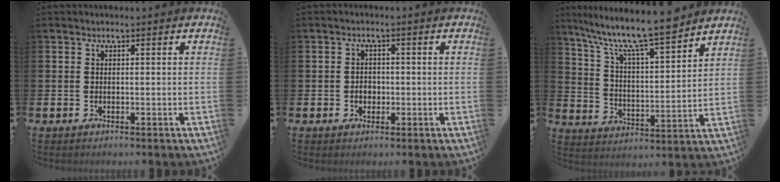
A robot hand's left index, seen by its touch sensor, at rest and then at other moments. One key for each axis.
{"total": 1.9, "fx": -0.4, "fy": 1.6, "fz": 1.0, "tx": -0.011, "ty": 0.004, "tz": -0.012}
{"total": 10.6, "fx": 9.4, "fy": 1.2, "fz": 4.8, "tx": -0.116, "ty": -0.065, "tz": 0.160}